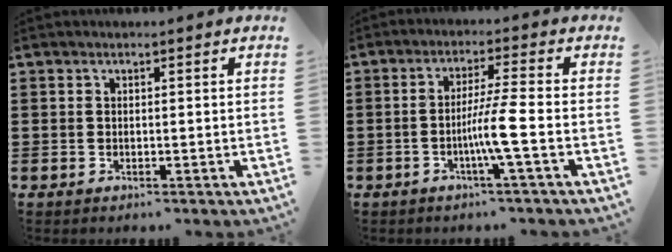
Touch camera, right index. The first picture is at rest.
{"total": 5.9, "force": [-2.1, -0.8, 5.5], "torque": [-0.101, -0.011, -0.042]}